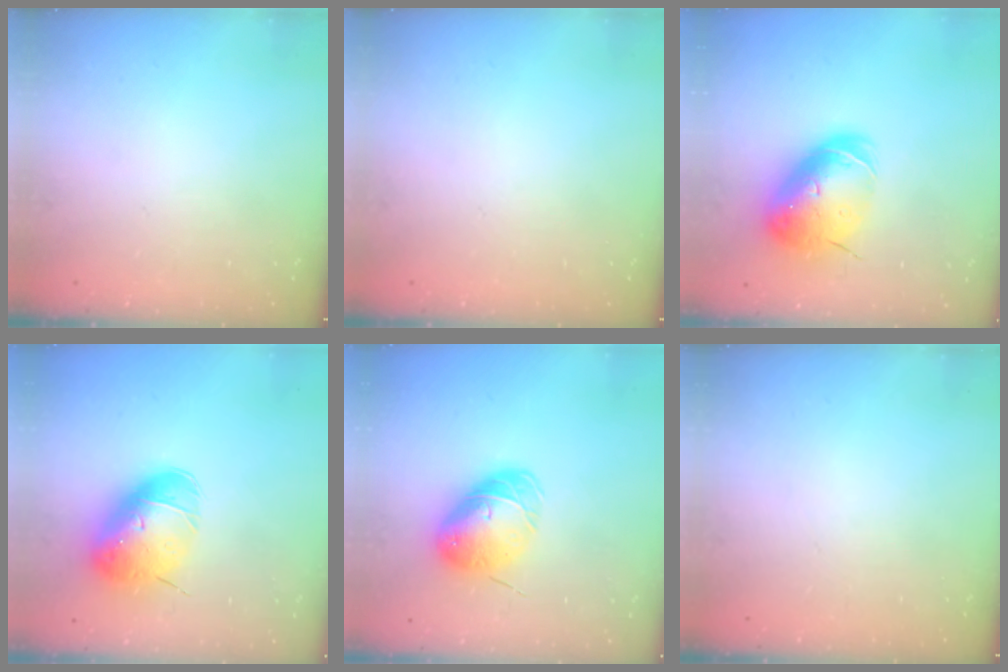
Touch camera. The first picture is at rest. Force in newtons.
{"total": 0.0}
{"total": 13.5, "press": 13.3, "slide": 2.4}
{"total": 10.9, "press": 10.7, "slide": 1.9}
{"total": 9.2, "press": 9.0, "slide": 2.1}
{"total": 0.0}